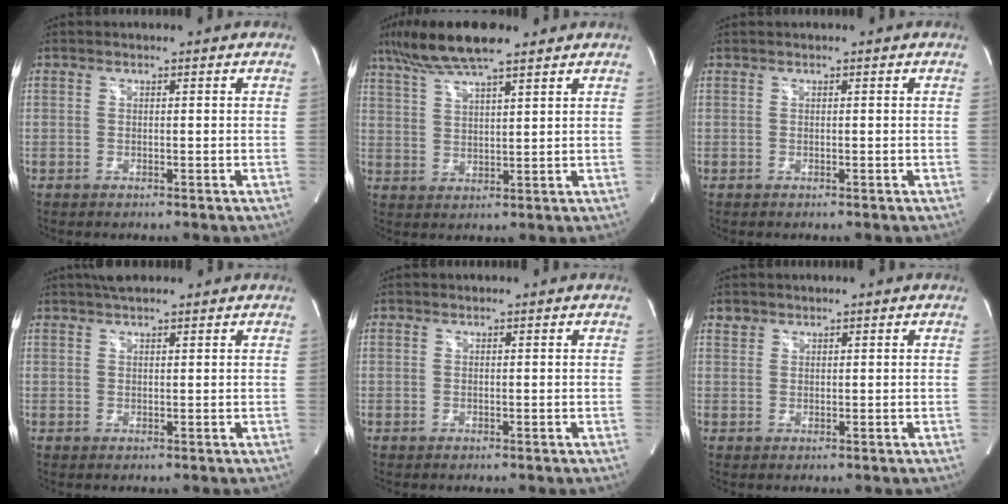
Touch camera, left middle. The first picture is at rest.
{"total": 10.8, "force": [8.2, 1.5, 6.8], "torque": [-0.132, 0.023, 0.147]}
{"total": 0.0}
{"total": 4.1, "force": [3.4, 0.8, 2.2], "torque": [-0.041, 0.025, 0.058]}
{"total": 0.0}
{"total": 1.3, "force": [1.0, 0.9, -0.1], "torque": [0.011, 0.005, 0.014]}